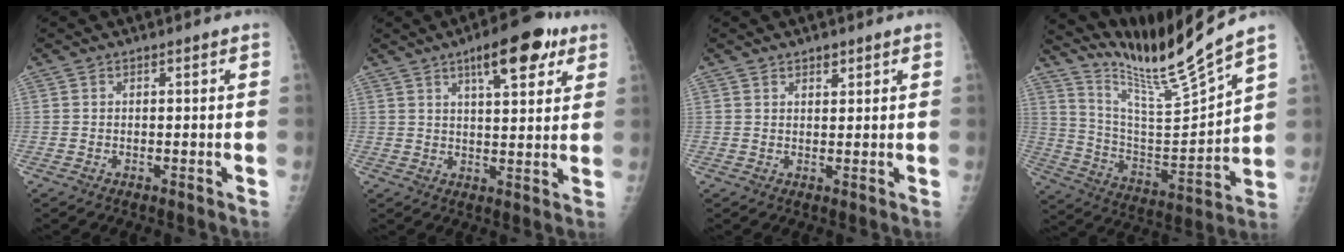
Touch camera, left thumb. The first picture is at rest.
{"total": 11.7, "force": [6.4, 4.1, 8.9], "torque": [-0.104, -0.017, 0.089]}
{"total": 1.9, "force": [1.3, 1.0, 0.8], "torque": [0.000, -0.008, 0.020]}
{"total": 16.2, "force": [14.3, -1.4, 7.5], "torque": [-0.122, -0.106, 0.266]}